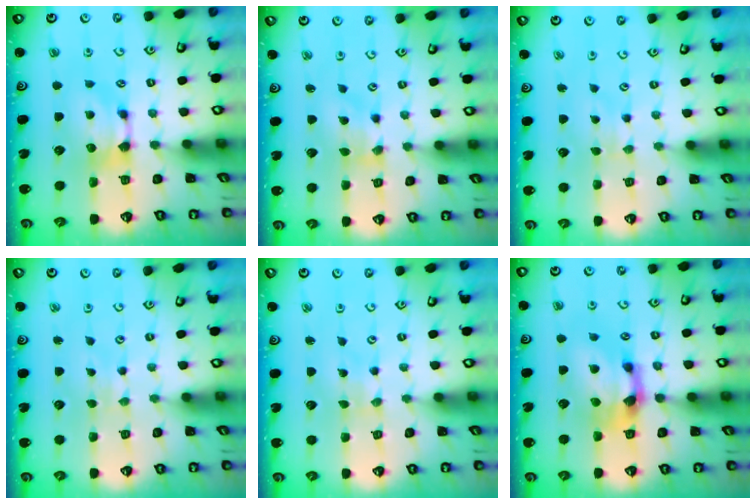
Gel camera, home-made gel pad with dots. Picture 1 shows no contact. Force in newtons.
{"total": 1.6, "press": 1.0, "slide": 1.3}
{"total": 2.4, "press": 2.3, "slide": 0.4}
{"total": 5.0, "press": 5.0, "slide": 0.2}
{"total": 5.3, "press": 5.3, "slide": 0.2}
{"total": 3.8, "press": 3.2, "slide": 2.0}